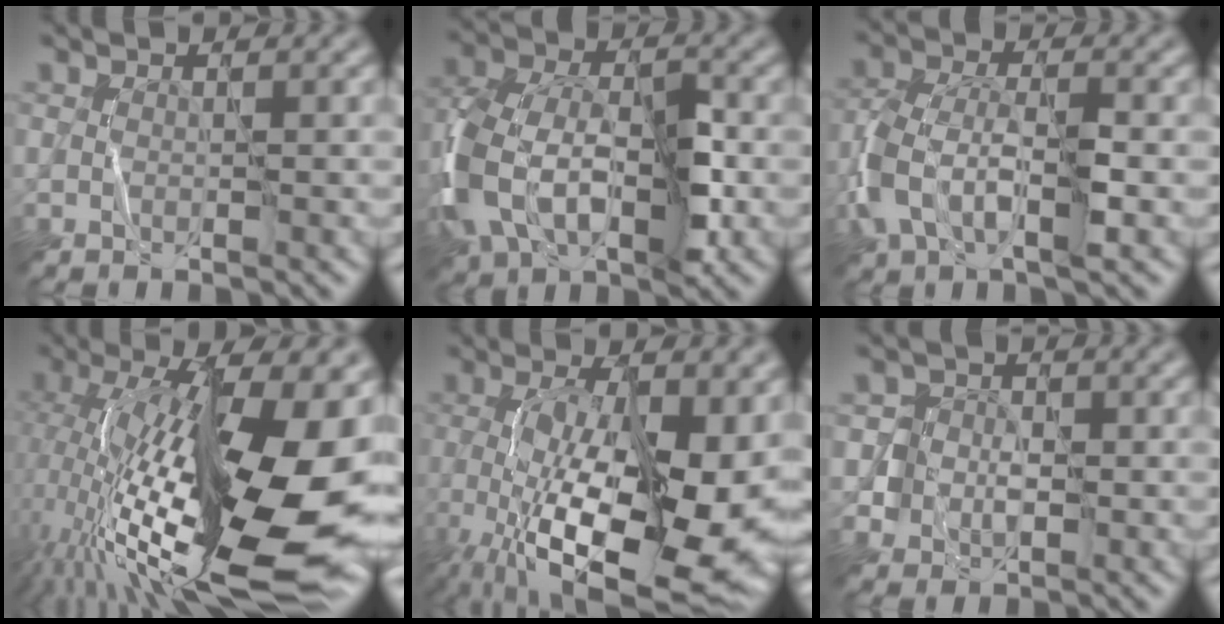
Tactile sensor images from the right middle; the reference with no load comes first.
{"total": 8.8, "force": [-2.4, 5.6, 6.3], "torque": [-0.140, 0.008, -0.057]}
{"total": 5.4, "force": [-2.1, 2.9, 4.0], "torque": [-0.091, 0.003, -0.046]}
{"total": 17.7, "force": [-1.5, 6.7, 16.4], "torque": [-0.283, 0.005, -0.025]}
{"total": 14.6, "force": [-3.5, 6.1, 12.8], "torque": [-0.205, -0.026, -0.049]}
{"total": 3.0, "force": [-0.4, 3.0, 0.3], "torque": [0.010, 0.012, -0.022]}